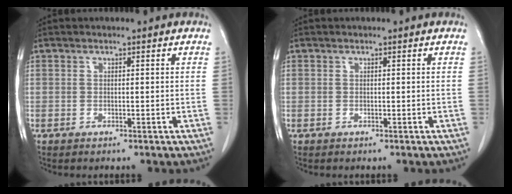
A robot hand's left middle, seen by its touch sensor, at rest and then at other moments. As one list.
[{"total": 0.0}]